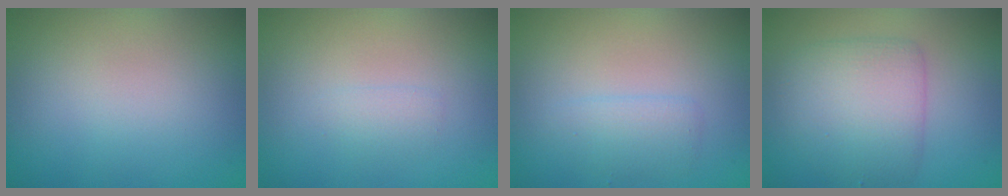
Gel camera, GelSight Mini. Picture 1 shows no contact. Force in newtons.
{"total": 1.0, "press": 1.0, "slide": 0.1}
{"total": 1.9, "press": 1.9, "slide": 0.1}
{"total": 4.6, "press": 4.6, "slide": 0.1}